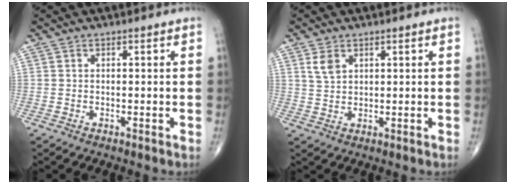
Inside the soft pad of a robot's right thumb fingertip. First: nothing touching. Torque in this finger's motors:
{"motor_torque": [-0.10, 0.32, 0.54, 0.11, 0.01]}